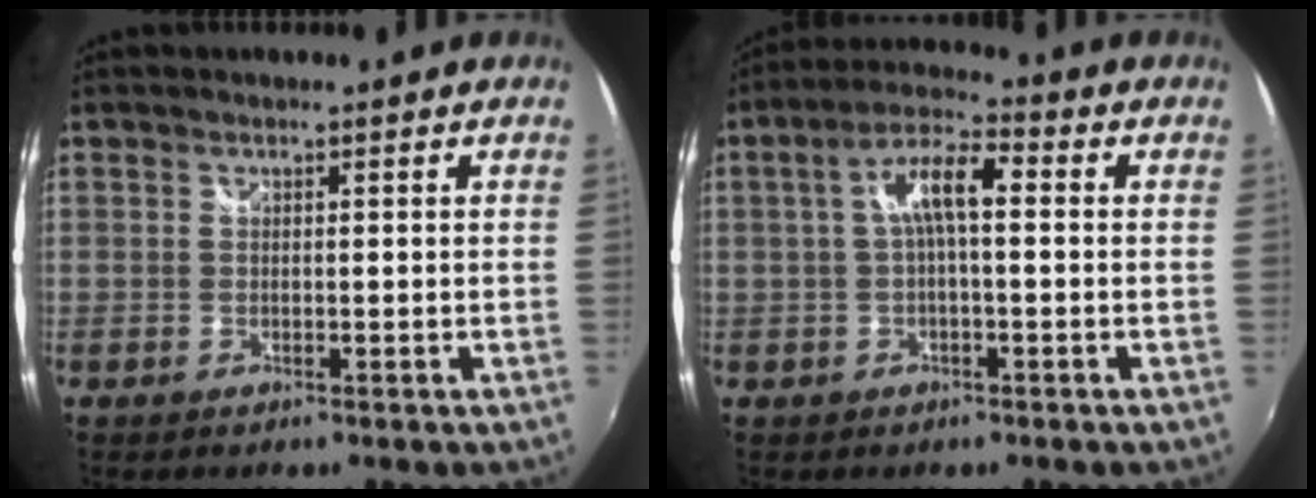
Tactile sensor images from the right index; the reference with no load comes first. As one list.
[{"total": 7.1, "force": [0.4, 2.0, 6.8], "torque": [-0.134, 0.020, 0.007]}]